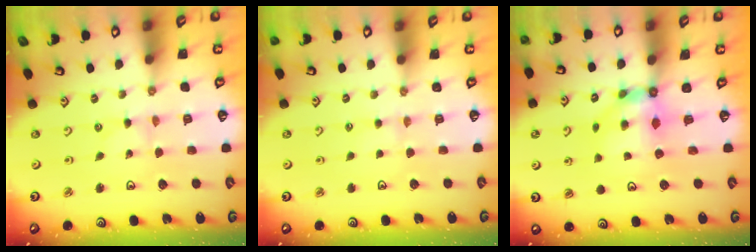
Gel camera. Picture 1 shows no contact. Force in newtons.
{"total": 2.3, "press": 2.3, "slide": 0.4}
{"total": 7.4, "press": 7.3, "slide": 0.5}